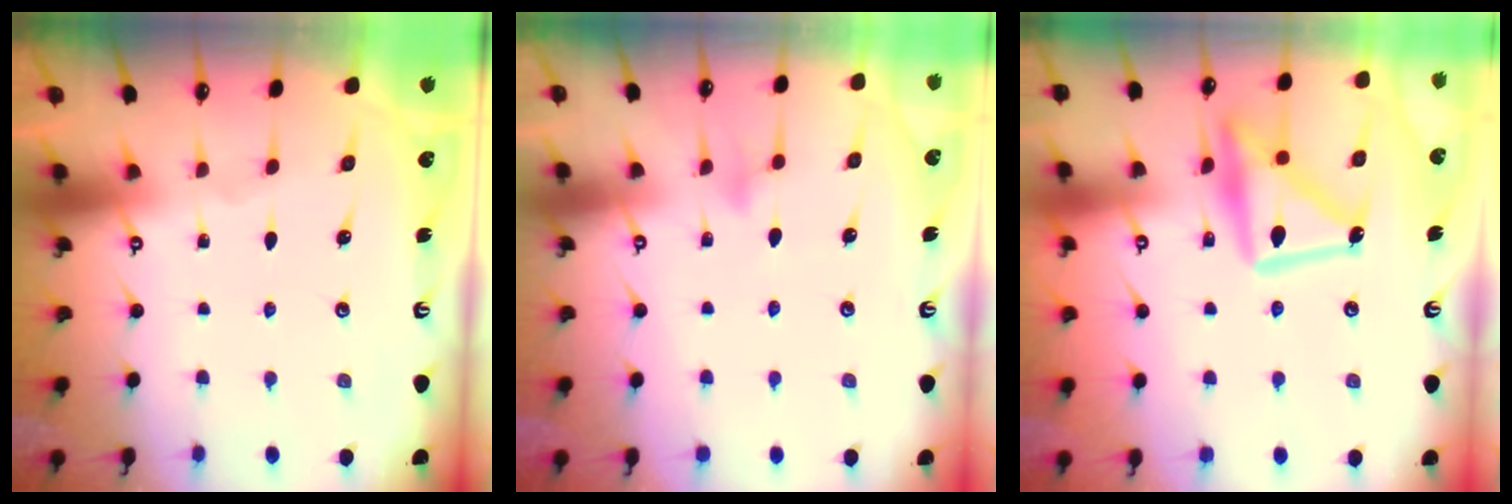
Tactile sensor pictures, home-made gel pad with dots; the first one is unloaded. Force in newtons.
{"total": 6.5, "press": 6.5, "slide": 0.6}
{"total": 14.8, "press": 14.7, "slide": 1.3}